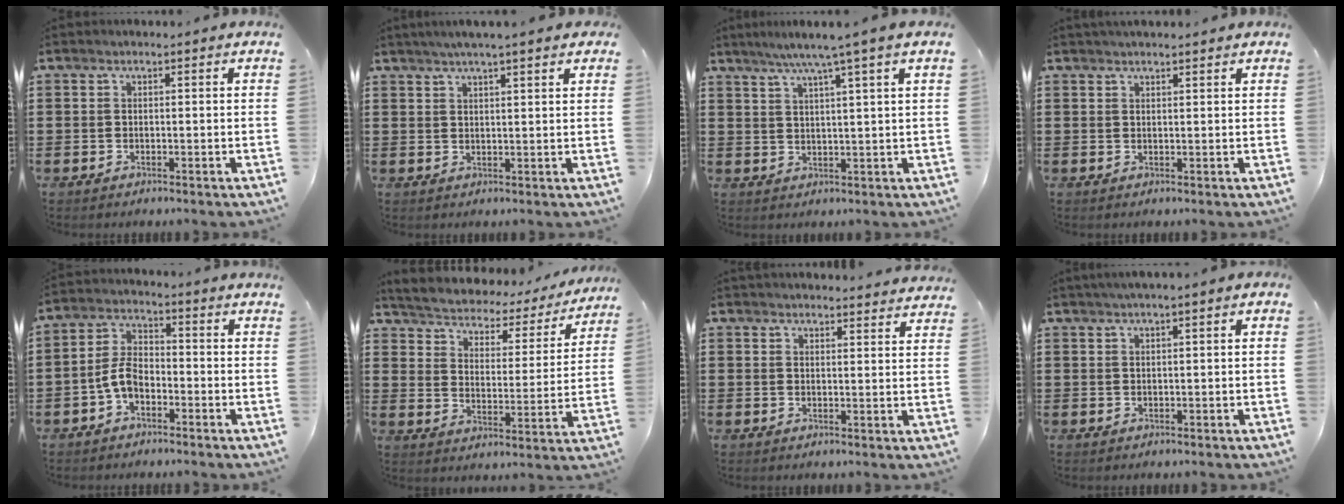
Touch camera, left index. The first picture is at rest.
{"total": 3.2, "force": [2.7, -0.2, 1.7], "torque": [-0.042, 0.002, 0.048]}
{"total": 4.9, "force": [3.5, -1.2, 3.2], "torque": [-0.072, -0.008, 0.057]}
{"total": 1.2, "force": [1.2, 0.2, 0.3], "torque": [-0.007, 0.002, 0.023]}
{"total": 5.2, "force": [-2.5, 2.8, 3.5], "torque": [-0.090, 0.004, -0.056]}
{"total": 2.6, "force": [2.5, 0.8, 0.2], "torque": [-0.026, -0.027, 0.031]}
{"total": 2.5, "force": [2.5, 0.1, -0.1], "torque": [0.003, -0.011, 0.045]}
{"total": 1.0, "force": [0.4, 0.0, 1.0], "torque": [-0.017, -0.001, 0.007]}